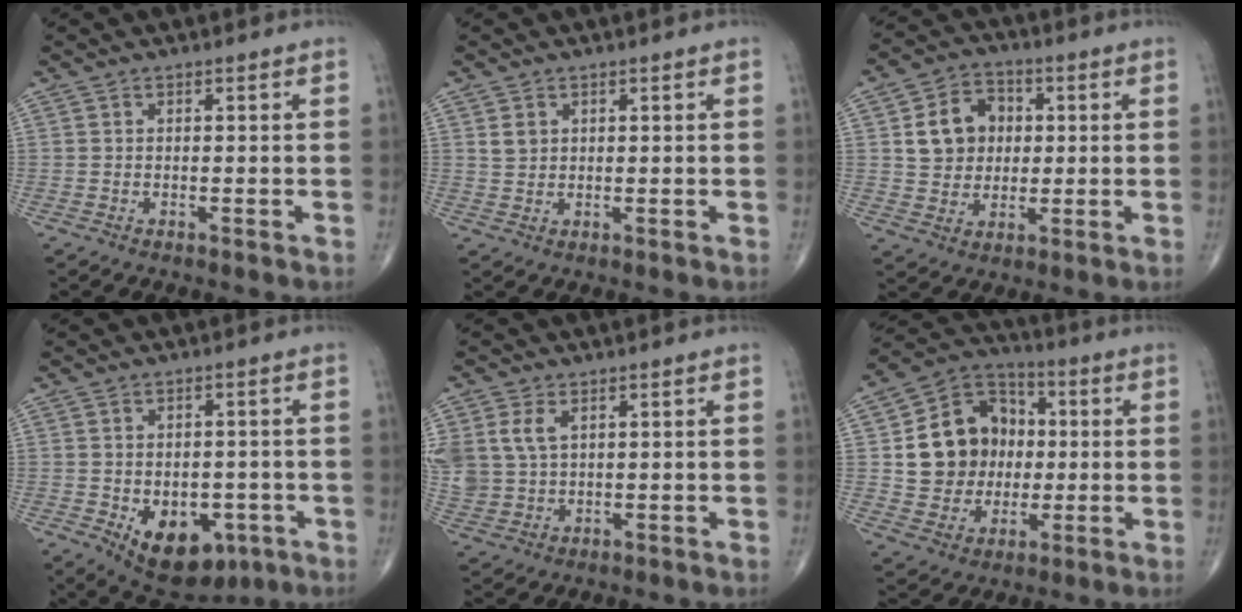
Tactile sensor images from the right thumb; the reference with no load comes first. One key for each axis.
{"total": 2.1, "fx": 0.9, "fy": 1.7, "fz": 1.0, "tx": -0.014, "ty": -0.005, "tz": 0.022}
{"total": 10.3, "fx": 1.8, "fy": 8.7, "fz": 5.3, "tx": -0.053, "ty": 0.005, "tz": 0.028}
{"total": 12.6, "fx": -5.0, "fy": 8.0, "fz": 8.4, "tx": -0.092, "ty": 0.009, "tz": -0.056}
{"total": 8.7, "fx": 2.7, "fy": 6.0, "fz": 5.6, "tx": -0.129, "ty": -0.001, "tz": 0.066}
{"total": 16.6, "fx": 1.0, "fy": 14.2, "fz": 8.4, "tx": -0.096, "ty": 0.021, "tz": 0.025}